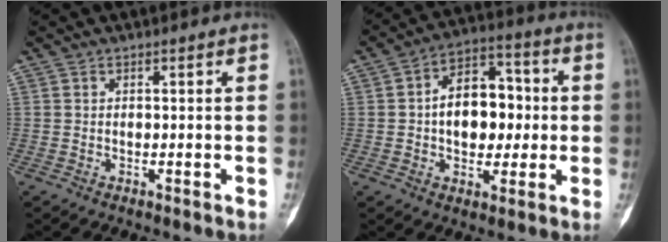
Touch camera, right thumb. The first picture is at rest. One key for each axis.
{"total": 13.3, "fx": 0.2, "fy": 8.8, "fz": 10.0, "tx": -0.109, "ty": 0.029, "tz": 0.000}